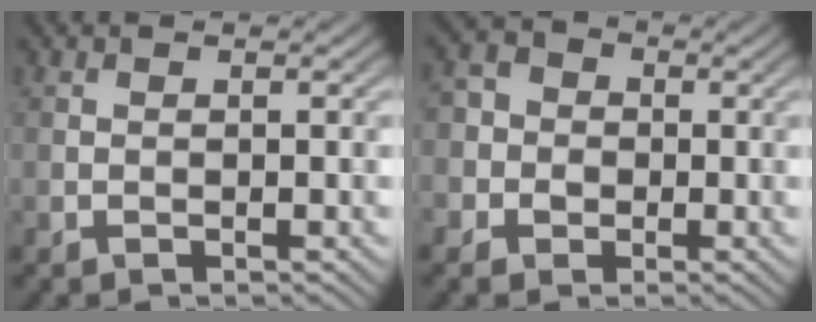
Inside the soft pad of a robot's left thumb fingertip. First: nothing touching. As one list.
[{"total": 4.1, "force": [-0.6, 3.8, 1.3], "torque": [-0.021, 0.004, -0.026]}]